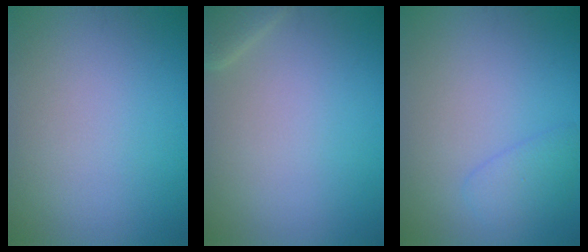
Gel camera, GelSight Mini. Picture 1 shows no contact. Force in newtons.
{"total": 1.9, "press": 1.9, "slide": 0.2}
{"total": 1.8, "press": 1.8, "slide": 0.2}